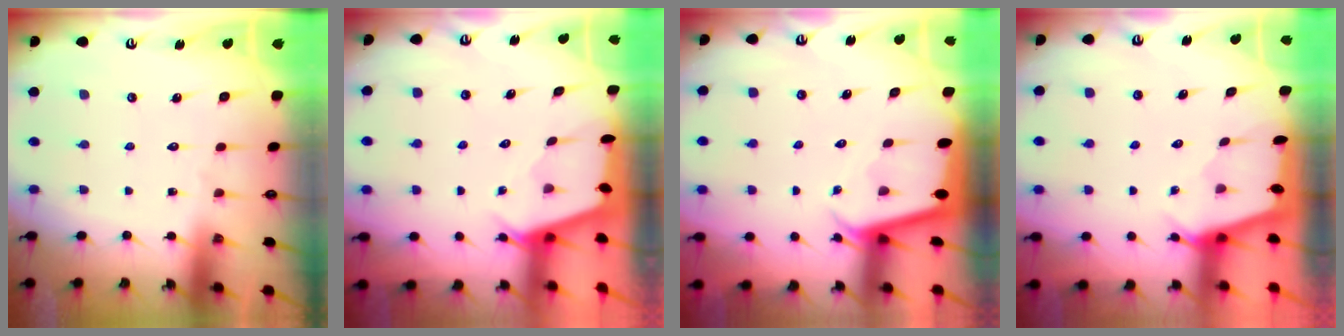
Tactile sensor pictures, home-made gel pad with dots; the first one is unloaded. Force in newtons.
{"total": 2.4, "press": 2.4, "slide": 0.3}
{"total": 2.1, "press": 2.1, "slide": 0.2}
{"total": 2.2, "press": 2.1, "slide": 0.3}